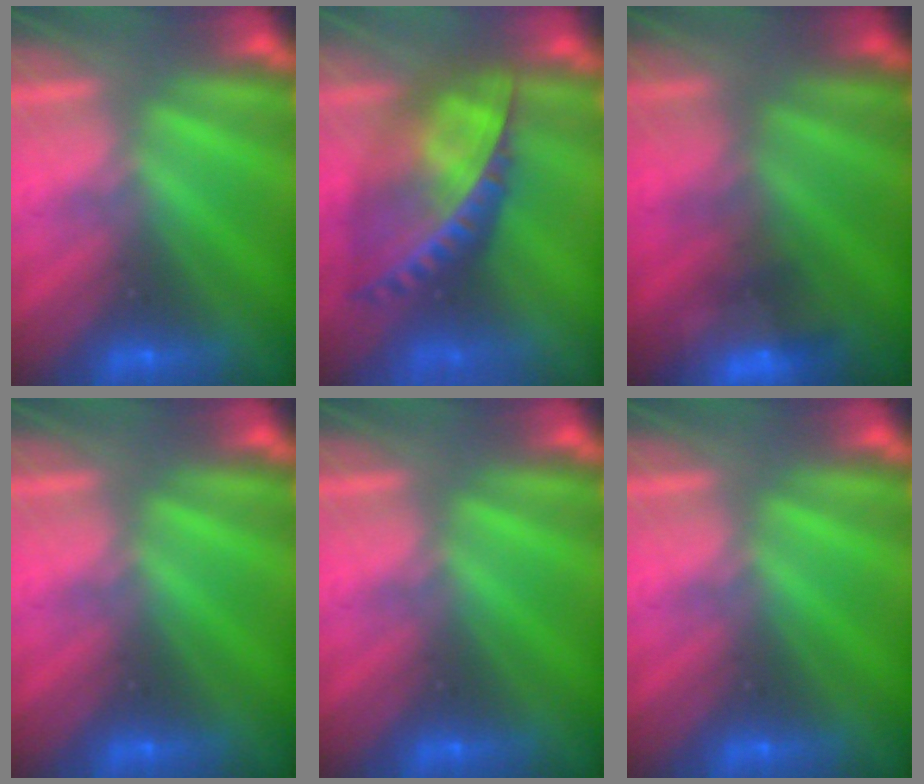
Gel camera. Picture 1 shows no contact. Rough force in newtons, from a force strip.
{"total": 7.5}
{"total": 3.8}
{"total": 0.0}
{"total": 0.0}
{"total": 0.0}